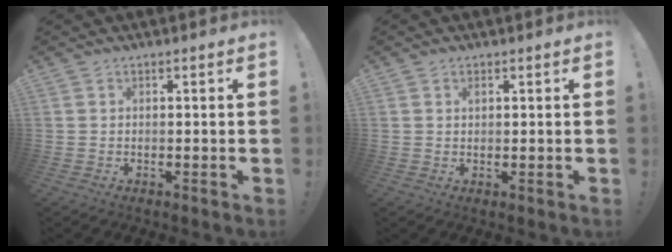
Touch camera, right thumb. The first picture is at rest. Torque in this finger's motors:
{"motor_torque": [-0.04, 0.33, -0.02, -0.03, -0.01]}